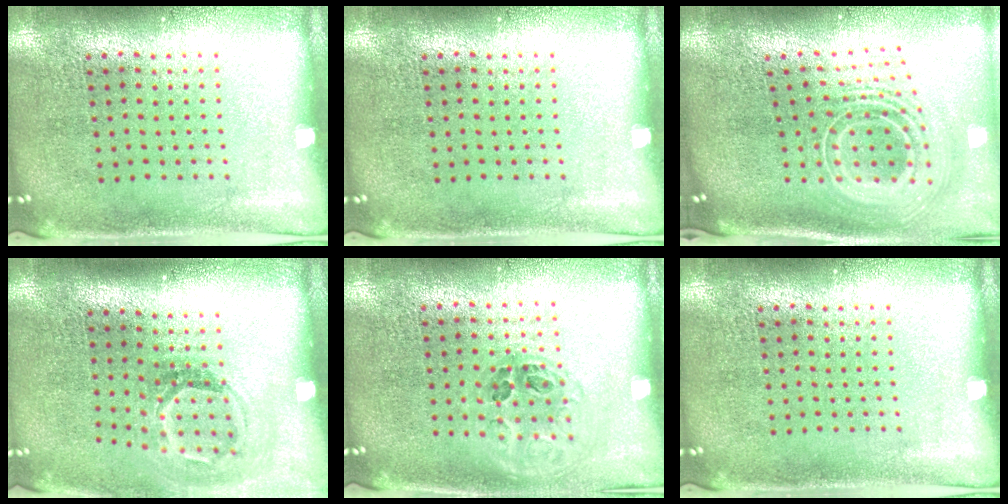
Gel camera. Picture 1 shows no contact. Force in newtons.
{"total": 0.0}
{"total": 2.9, "press": 1.9, "slide": 2.1}
{"total": 1.9, "press": 1.3, "slide": 1.4}
{"total": 1.1, "press": 1.0, "slide": 0.4}
{"total": 0.0}